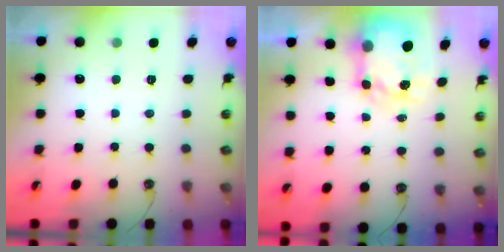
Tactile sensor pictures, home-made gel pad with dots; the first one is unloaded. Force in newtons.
{"total": 7.0, "press": 7.0, "slide": 0.6}